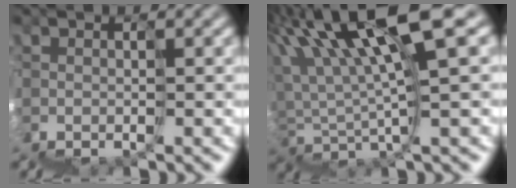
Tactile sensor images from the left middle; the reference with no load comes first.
{"total": 8.3, "force": [6.1, 0.0, 5.6], "torque": [-0.114, 0.044, 0.100]}